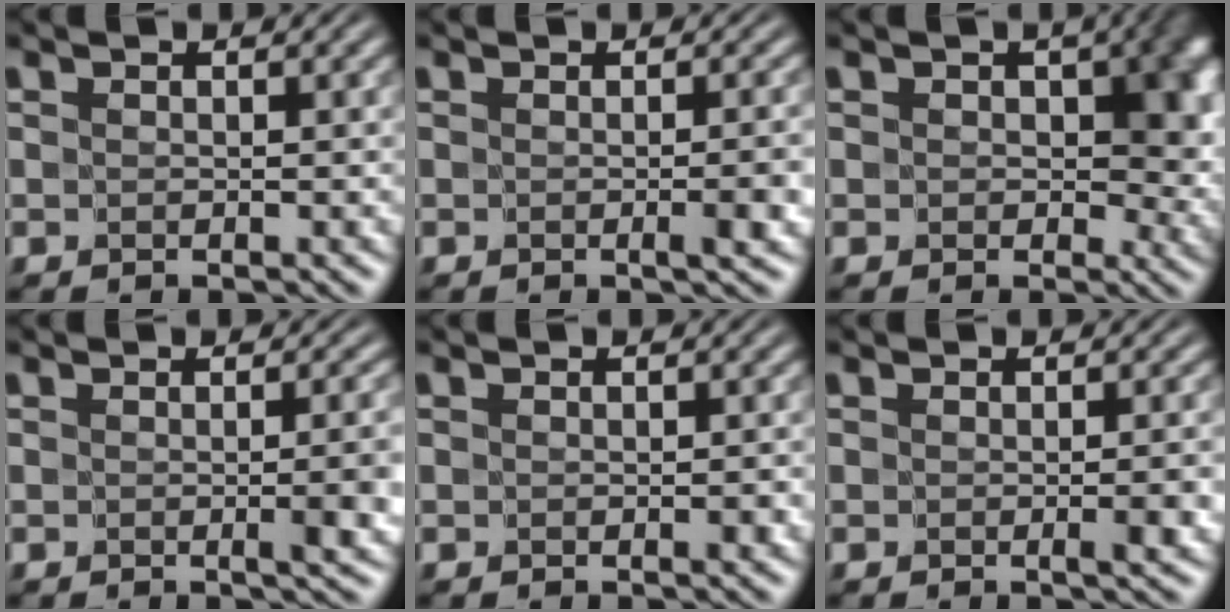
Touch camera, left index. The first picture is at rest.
{"total": 1.8, "force": [-0.5, 0.0, 1.8], "torque": [-0.026, -0.008, -0.005]}
{"total": 7.0, "force": [0.9, 4.4, 5.4], "torque": [-0.056, -0.003, 0.019]}
{"total": 3.5, "force": [-0.4, 0.8, 3.4], "torque": [-0.035, -0.003, -0.003]}
{"total": 0.5, "force": [-0.3, 0.2, 0.4], "torque": [-0.006, -0.004, -0.002]}
{"total": 1.4, "force": [-0.4, 0.0, 1.4], "torque": [-0.020, -0.008, -0.005]}